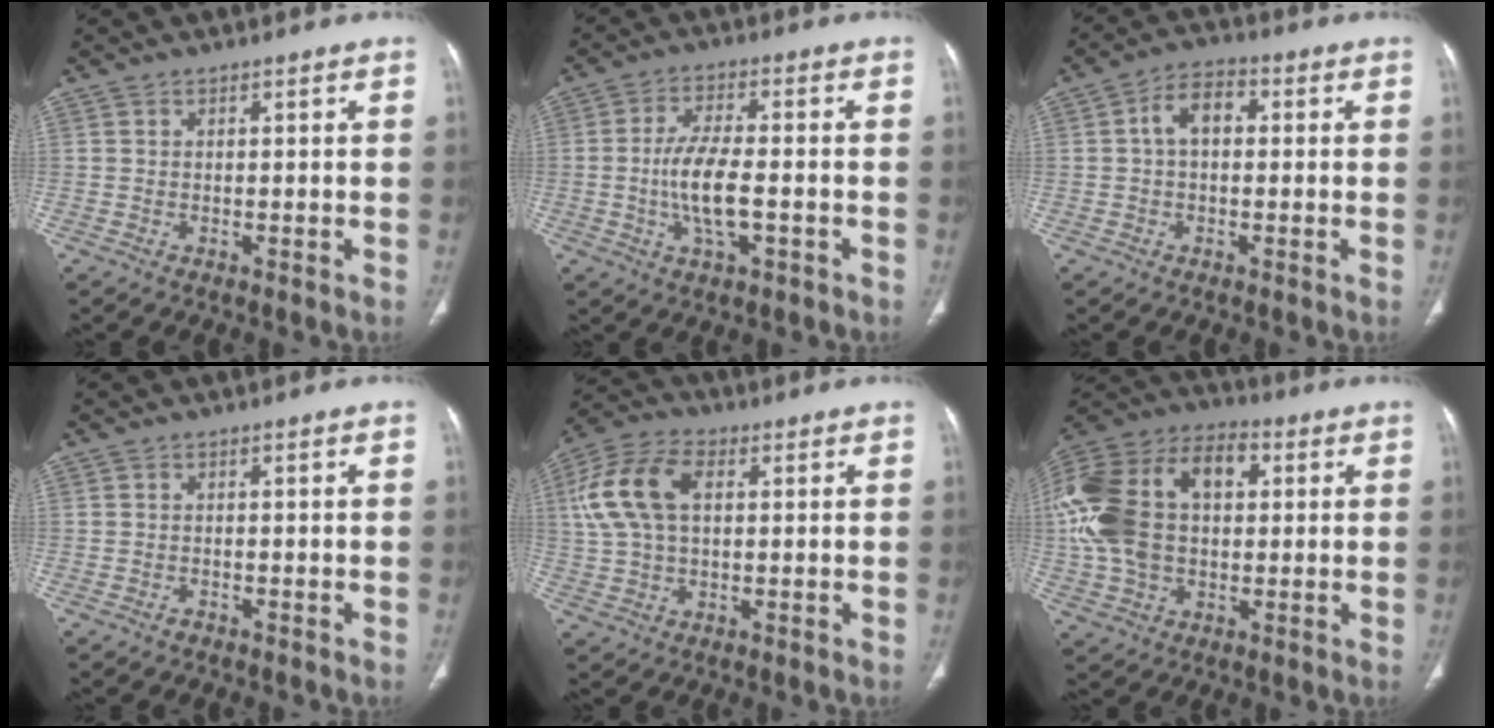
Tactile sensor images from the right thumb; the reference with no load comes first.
{"total": 8.5, "force": [-1.7, 3.3, 7.7], "torque": [-0.150, 0.010, -0.033]}
{"total": 6.1, "force": [0.5, 4.0, 4.6], "torque": [-0.067, 0.022, -0.001]}
{"total": 0.7, "force": [-0.6, 0.3, 0.2], "torque": [0.000, 0.001, -0.012]}
{"total": 12.3, "force": [2.7, 7.5, 9.3], "torque": [-0.195, 0.024, 0.048]}
{"total": 24.6, "force": [3.5, 16.1, 18.2], "torque": [-0.393, 0.039, 0.063]}